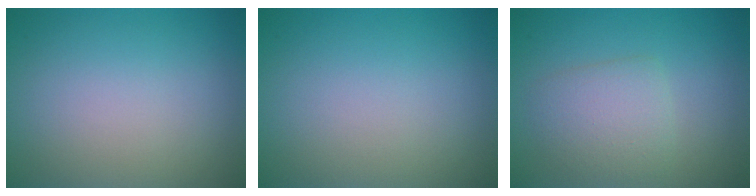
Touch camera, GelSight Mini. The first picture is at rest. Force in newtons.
{"total": 0.0}
{"total": 2.9, "press": 2.9, "slide": 0.2}